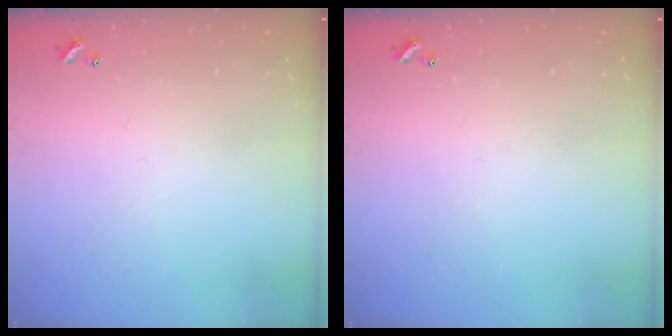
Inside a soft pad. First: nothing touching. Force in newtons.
{"total": 0.0}